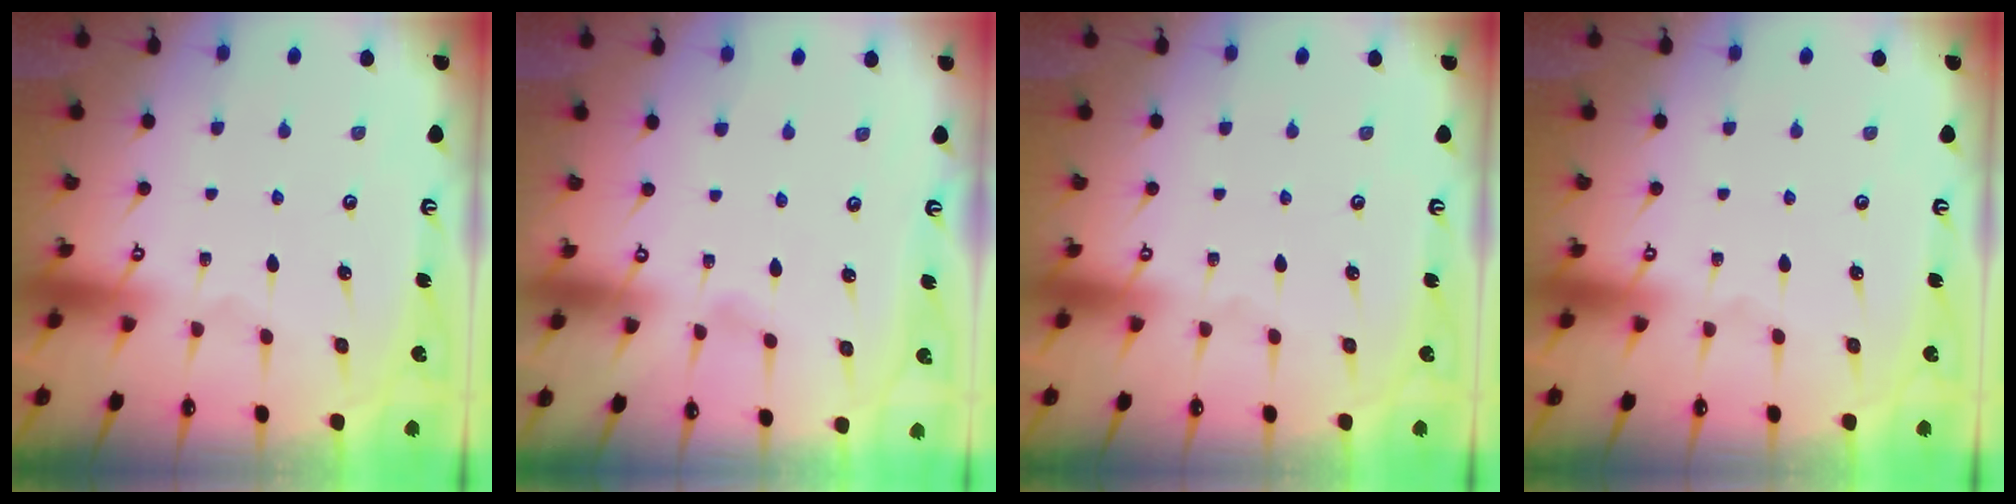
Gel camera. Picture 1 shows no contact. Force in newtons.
{"total": 0.9, "press": 0.9, "slide": 0.1}
{"total": 0.0}
{"total": 0.0}